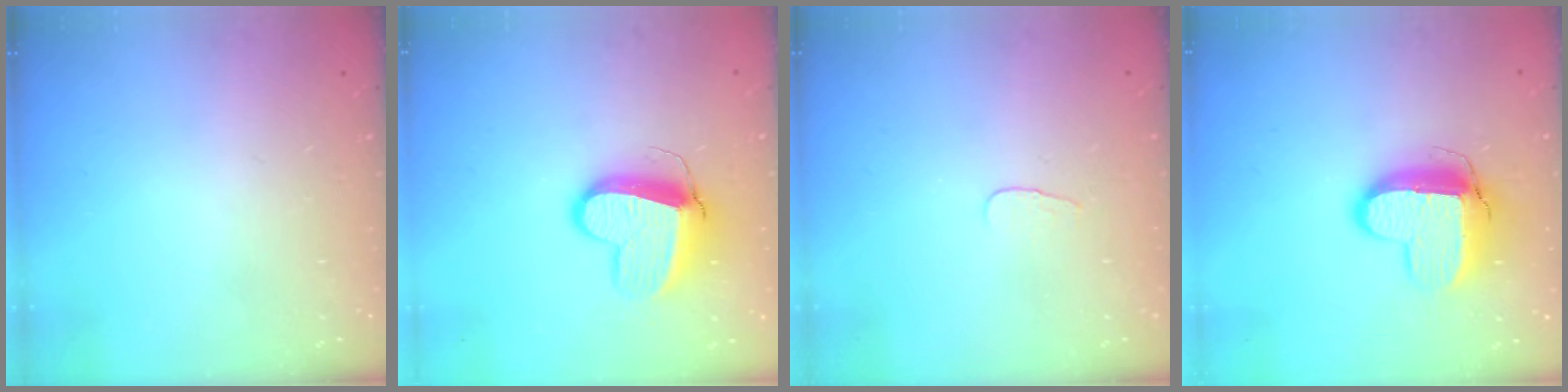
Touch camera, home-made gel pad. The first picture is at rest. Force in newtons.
{"total": 11.5, "press": 11.4, "slide": 1.3}
{"total": 2.8, "press": 2.8, "slide": 0.3}
{"total": 12.0, "press": 12.0, "slide": 0.7}